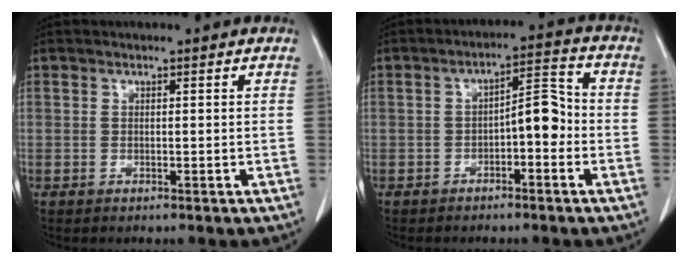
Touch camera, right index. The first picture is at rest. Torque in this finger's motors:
{"motor_torque": [0.72, -0.46, 0.25, 0.07]}